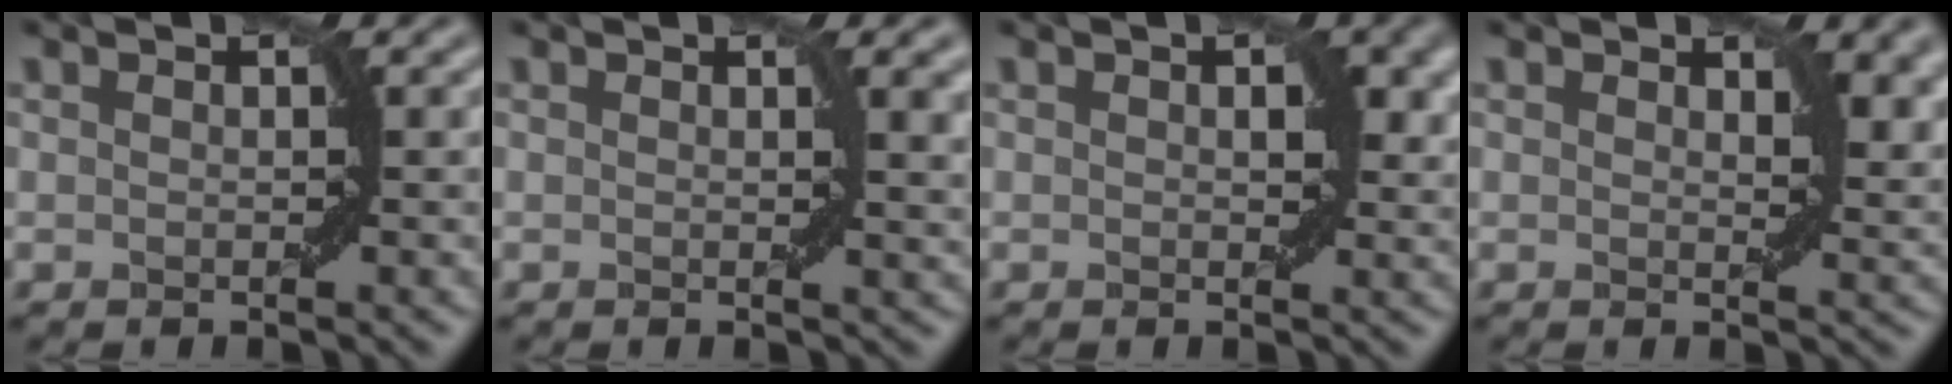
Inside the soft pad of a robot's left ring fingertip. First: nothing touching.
{"total": 2.4, "force": [0.9, 0.5, 2.2], "torque": [-0.021, -0.001, 0.014]}
{"total": 2.5, "force": [0.6, 1.3, 2.0], "torque": [-0.021, -0.002, 0.012]}
{"total": 3.3, "force": [1.8, 1.4, 2.4], "torque": [-0.031, -0.006, 0.029]}